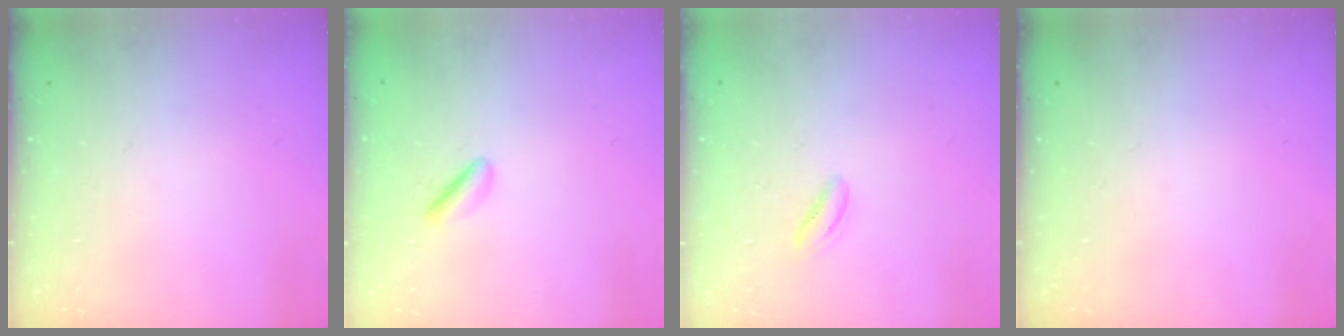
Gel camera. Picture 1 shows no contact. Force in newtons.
{"total": 1.7, "press": 1.6, "slide": 0.7}
{"total": 1.4, "press": 1.3, "slide": 0.5}
{"total": 0.0}